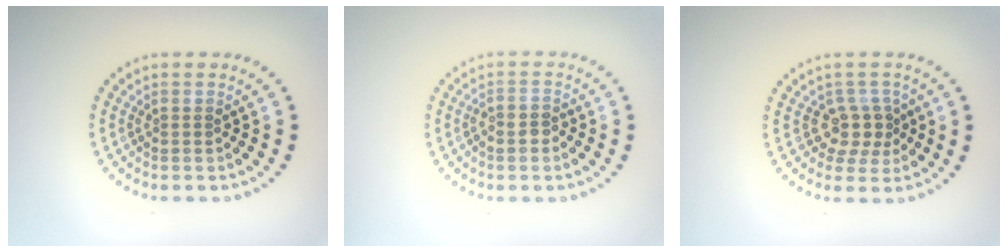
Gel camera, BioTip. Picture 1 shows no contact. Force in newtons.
{"total": 1.2, "press": 0.9, "slide": 0.7}
{"total": 2.7, "press": 2.1, "slide": 1.8}